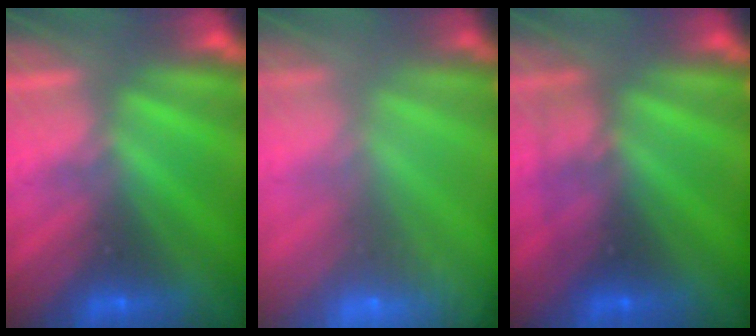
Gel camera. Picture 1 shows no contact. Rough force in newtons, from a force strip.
{"total": 6.9}
{"total": 2.7}